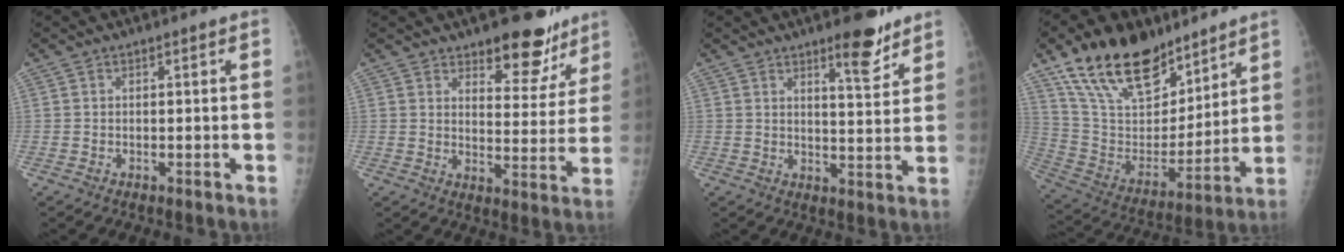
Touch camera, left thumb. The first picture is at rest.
{"total": 11.7, "force": [8.8, 5.1, 5.7], "torque": [-0.026, -0.060, 0.127]}
{"total": 7.6, "force": [5.4, 1.9, 5.0], "torque": [-0.057, -0.039, 0.078]}
{"total": 23.1, "force": [16.0, 11.3, 12.2], "torque": [-0.183, -0.061, 0.291]}